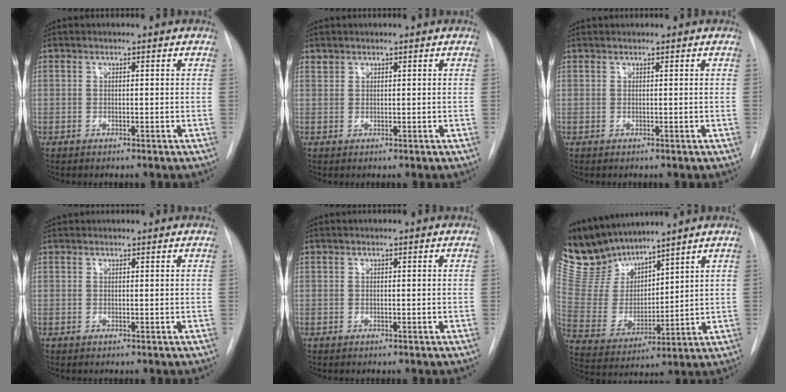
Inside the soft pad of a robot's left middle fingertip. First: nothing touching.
{"total": 0.7, "force": [0.7, 0.3, -0.1], "torque": [0.003, 0.004, 0.012]}
{"total": 0.6, "force": [0.6, 0.0, 0.0], "torque": [-0.004, 0.010, 0.013]}
{"total": 1.5, "force": [1.5, 0.3, 0.2], "torque": [-0.005, 0.019, 0.025]}
{"total": 0.0}
{"total": 11.8, "force": [11.1, 3.0, 2.7], "torque": [-0.075, 0.003, 0.240]}